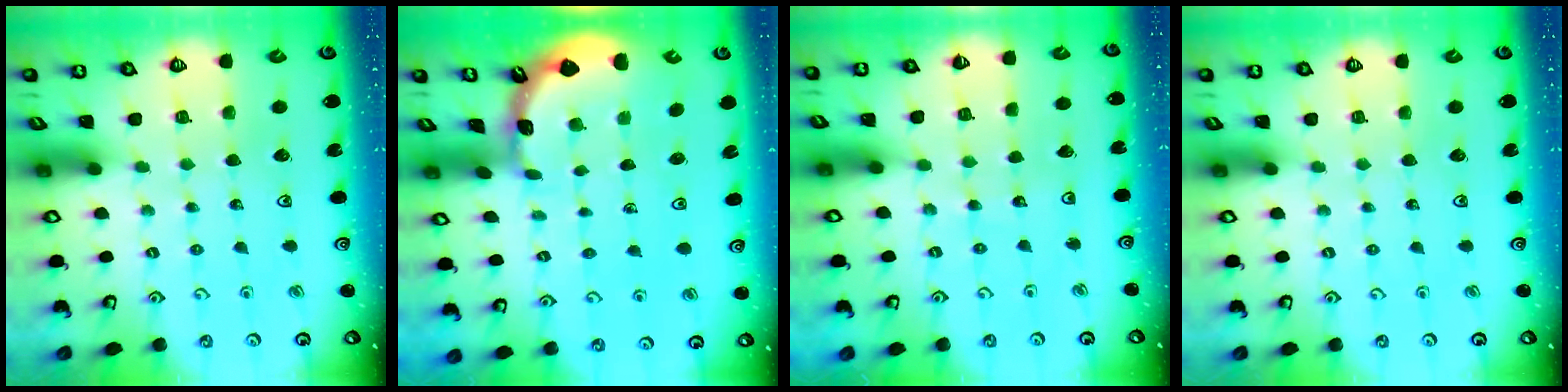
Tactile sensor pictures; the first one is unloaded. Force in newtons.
{"total": 1.7, "press": 1.6, "slide": 0.1}
{"total": 4.7, "press": 4.7, "slide": 0.7}
{"total": 0.0}